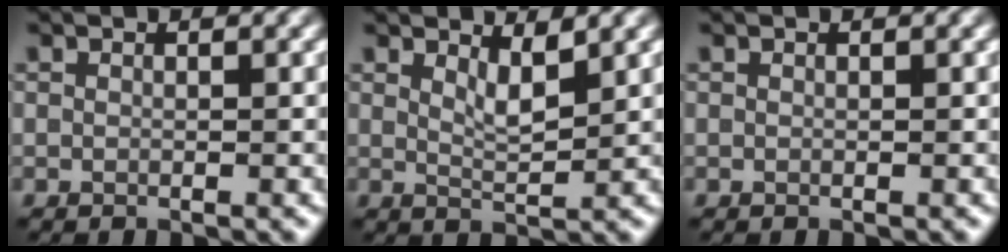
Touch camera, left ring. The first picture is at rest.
{"total": 2.4, "force": [1.4, 0.5, 1.8], "torque": [-0.032, -0.008, 0.027]}
{"total": 0.0}